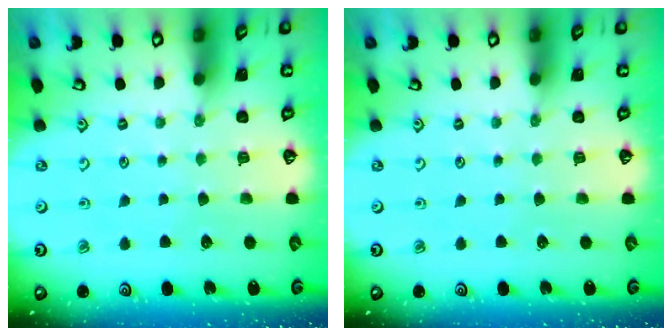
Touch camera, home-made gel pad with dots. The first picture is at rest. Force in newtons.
{"total": 0.0}